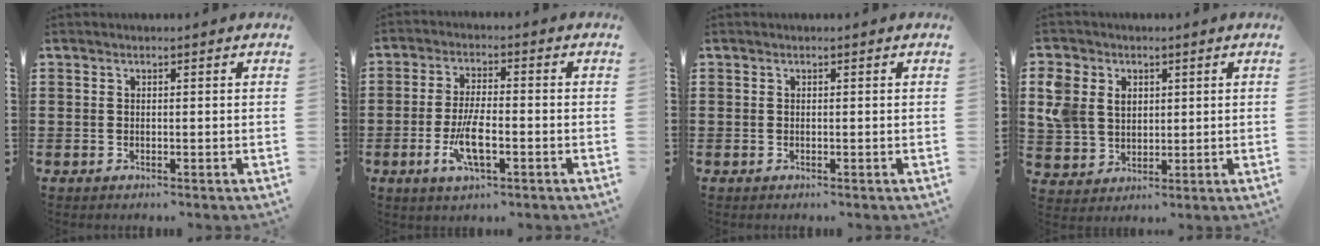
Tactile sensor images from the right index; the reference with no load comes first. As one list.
[{"total": 7.1, "force": [-2.3, 2.1, 6.3], "torque": [-0.138, -0.012, -0.045]}, {"total": 0.0}, {"total": 6.8, "force": [2.1, 5.8, 3.0], "torque": [-0.099, 0.015, 0.037]}]